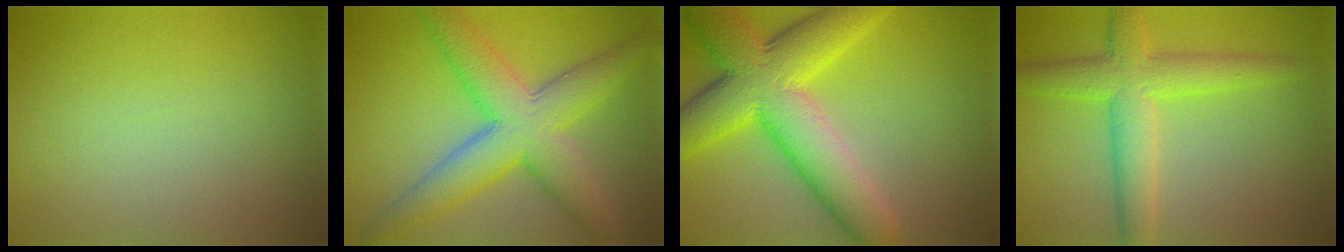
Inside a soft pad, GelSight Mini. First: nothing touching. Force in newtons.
{"total": 8.5, "press": 8.5, "slide": 0.3}
{"total": 10.6, "press": 10.6, "slide": 0.3}
{"total": 5.4, "press": 5.4, "slide": 0.1}